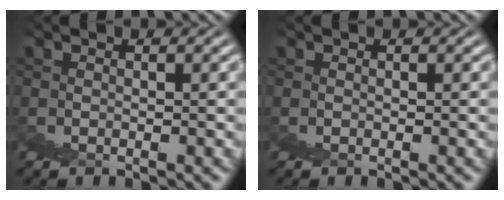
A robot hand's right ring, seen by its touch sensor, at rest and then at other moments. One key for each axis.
{"total": 0.0}